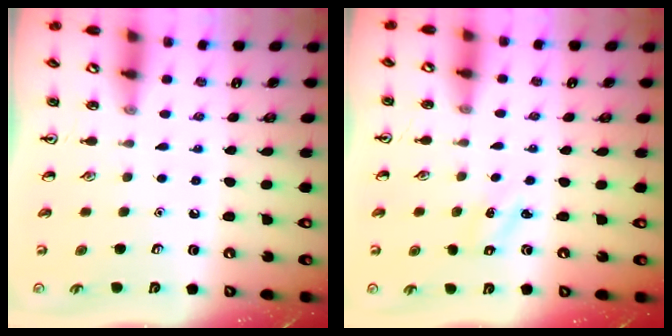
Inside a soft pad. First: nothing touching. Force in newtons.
{"total": 1.2, "press": 1.1, "slide": 0.4}